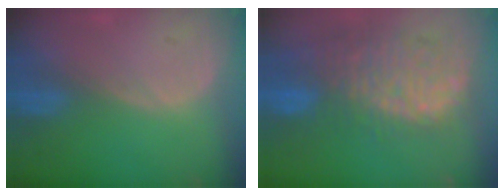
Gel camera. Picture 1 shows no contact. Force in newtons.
{"total": 12.2, "press": 10.9, "slide": 5.5}